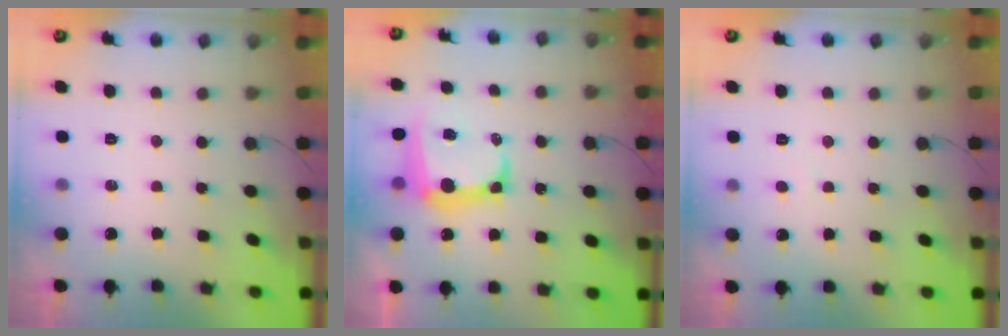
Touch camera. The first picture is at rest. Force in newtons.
{"total": 11.7, "press": 11.7, "slide": 1.0}
{"total": 1.6, "press": 1.6, "slide": 0.1}